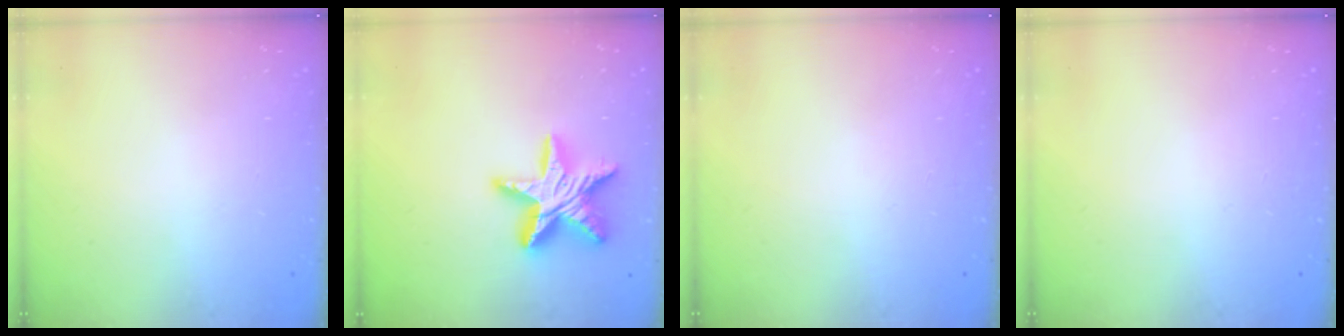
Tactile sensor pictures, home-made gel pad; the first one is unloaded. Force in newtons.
{"total": 17.1, "press": 17.0, "slide": 1.5}
{"total": 0.0}
{"total": 0.0}